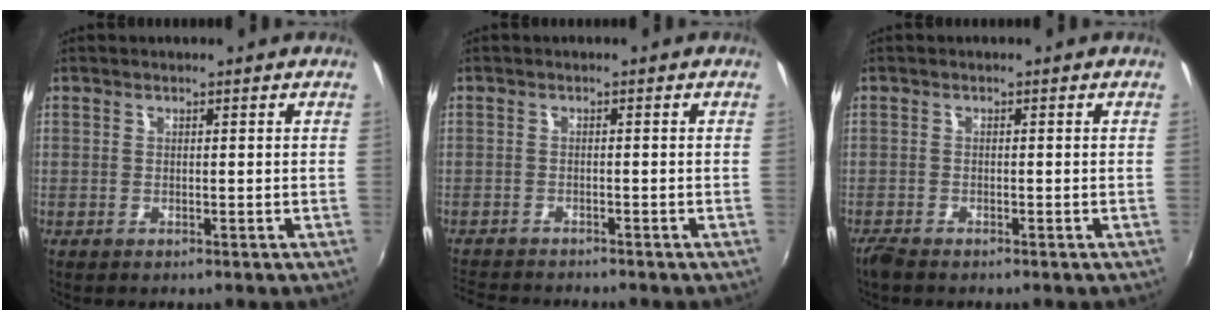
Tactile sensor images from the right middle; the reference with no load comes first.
{"total": 6.3, "force": [-6.0, 0.7, 1.8], "torque": [-0.053, -0.017, -0.103]}
{"total": 2.2, "force": [-2.0, 0.5, 0.9], "torque": [-0.025, -0.009, -0.042]}